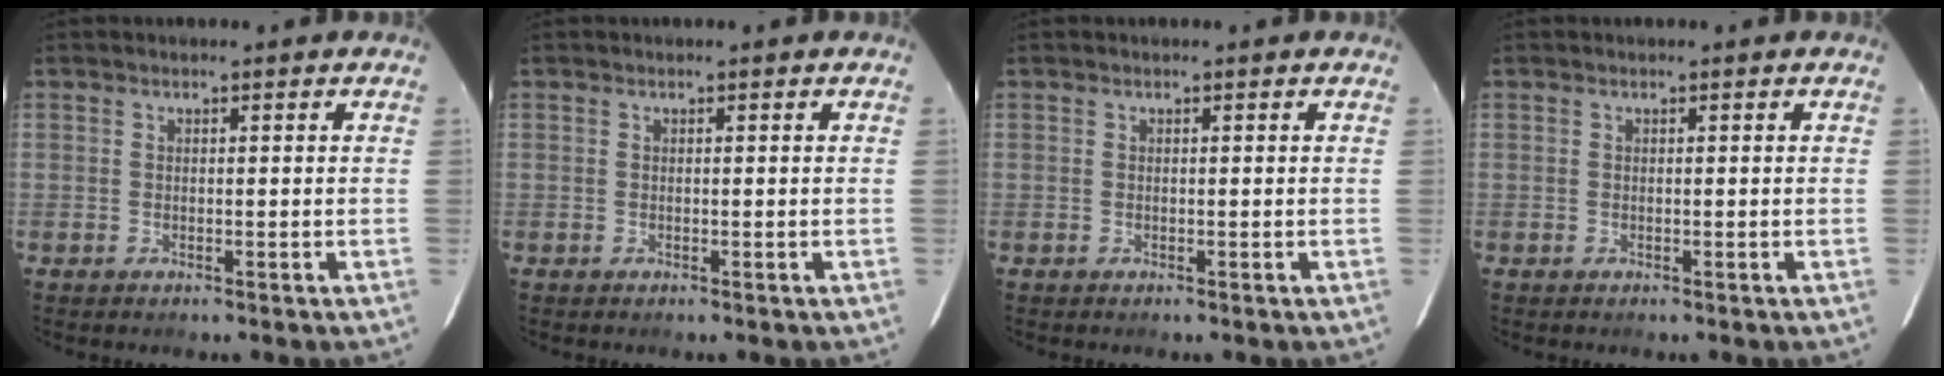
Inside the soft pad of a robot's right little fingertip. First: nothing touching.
{"total": 0.0}
{"total": 0.0}
{"total": 0.0}